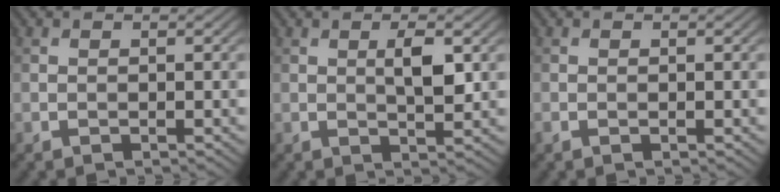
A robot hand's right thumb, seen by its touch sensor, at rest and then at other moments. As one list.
[{"total": 3.4, "force": [0.8, 1.0, 3.1], "torque": [-0.058, -0.005, 0.016]}, {"total": 0.6, "force": [-0.2, 0.3, 0.5], "torque": [-0.014, 0.000, -0.004]}]